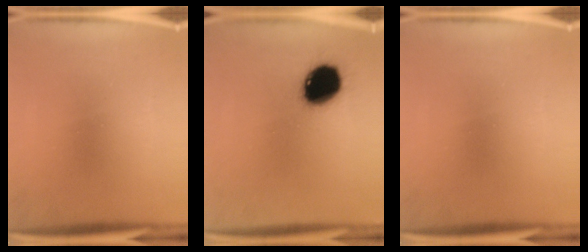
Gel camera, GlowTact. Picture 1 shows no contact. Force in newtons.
{"total": 13.5}
{"total": 0.0}